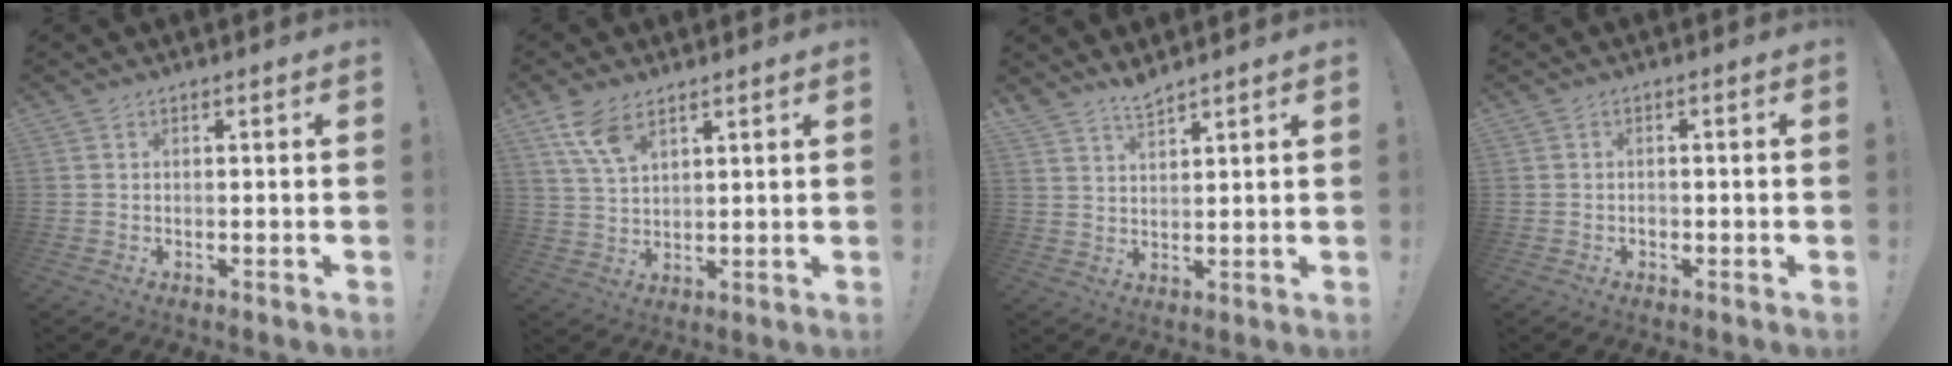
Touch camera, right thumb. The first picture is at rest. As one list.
[{"total": 8.2, "force": [5.2, 3.8, 5.0], "torque": [-0.093, -0.023, 0.101]}, {"total": 4.1, "force": [4.0, 0.4, 1.1], "torque": [-0.024, -0.026, 0.073]}, {"total": 1.2, "force": [-0.9, 0.6, 0.5], "torque": [-0.011, 0.003, -0.015]}]